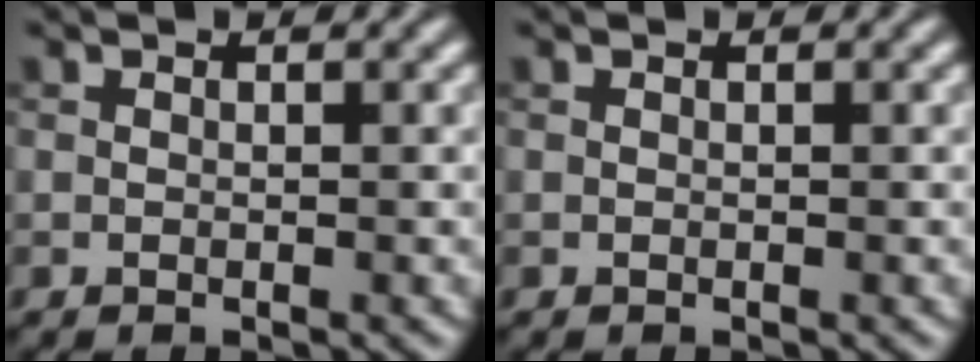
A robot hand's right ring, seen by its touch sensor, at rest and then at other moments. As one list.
[{"total": 0.0}]